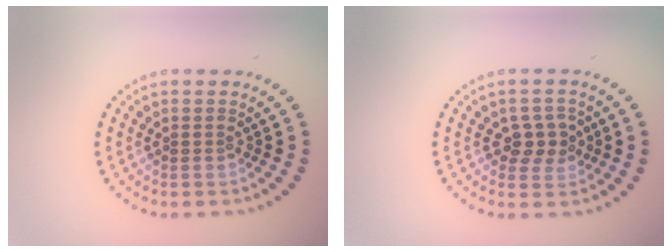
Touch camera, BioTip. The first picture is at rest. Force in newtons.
{"total": 2.5, "press": 2.4, "slide": 0.7}